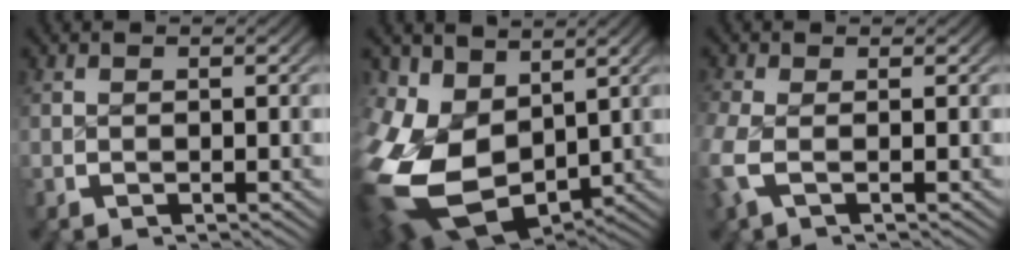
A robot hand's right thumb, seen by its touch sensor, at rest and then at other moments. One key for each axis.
{"total": 15.9, "fx": -4.5, "fy": 11.5, "fz": 10.0, "tx": -0.273, "ty": -0.097, "tz": -0.033}
{"total": 3.0, "fx": -0.7, "fy": 1.7, "fz": 2.4, "tx": -0.085, "ty": -0.015, "tz": -0.007}